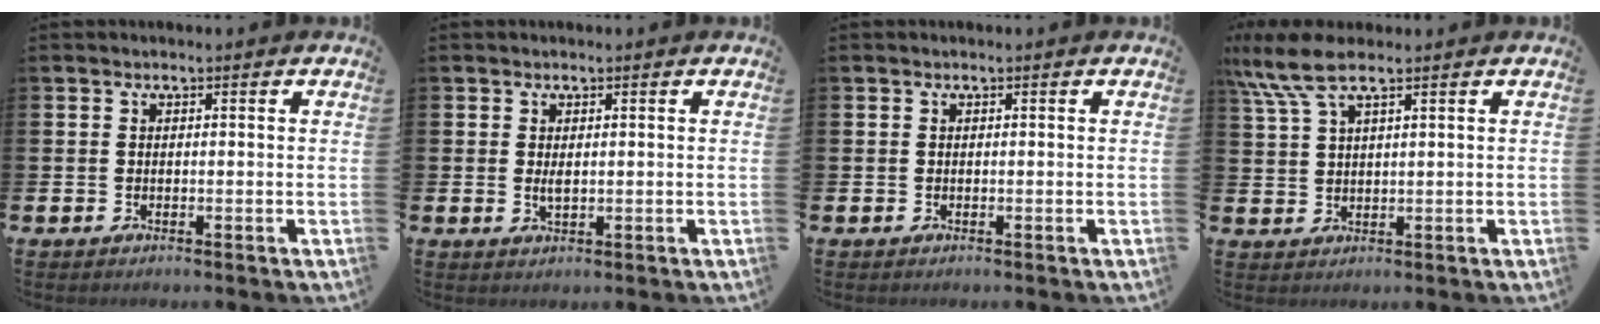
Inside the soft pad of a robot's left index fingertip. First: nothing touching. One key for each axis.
{"total": 1.5, "fx": 0.4, "fy": 0.5, "fz": 1.3, "tx": -0.021, "ty": 0.000, "tz": 0.004}
{"total": 0.0}
{"total": 6.5, "fx": 4.7, "fy": 1.6, "fz": 4.2, "tx": -0.096, "ty": -0.006, "tz": 0.086}